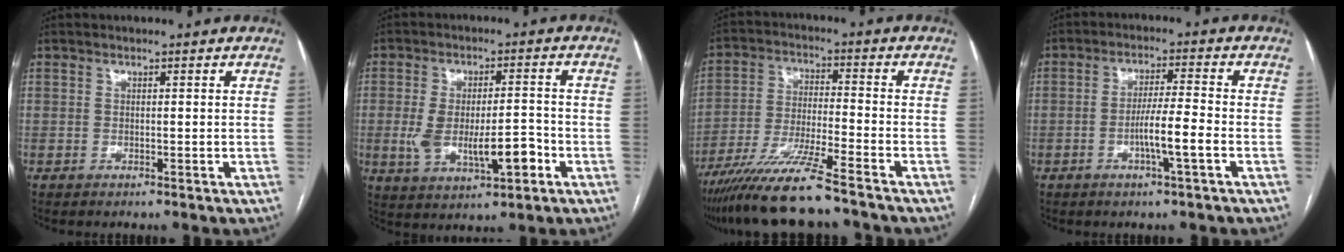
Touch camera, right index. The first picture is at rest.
{"total": 10.3, "force": [-2.6, 3.7, 9.3], "torque": [-0.169, 0.009, -0.033]}
{"total": 12.7, "force": [-10.3, -0.3, 7.5], "torque": [-0.135, -0.030, -0.179]}
{"total": 6.0, "force": [-2.1, -0.2, 5.6], "torque": [-0.105, 0.000, -0.039]}